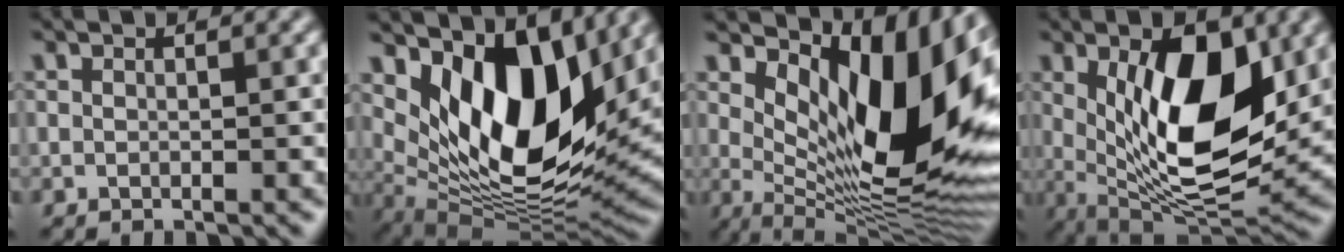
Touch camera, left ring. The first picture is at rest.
{"total": 12.4, "force": [4.9, 6.4, 9.4], "torque": [-0.161, -0.007, 0.098]}
{"total": 13.8, "force": [3.8, 5.5, 12.0], "torque": [-0.179, -0.015, 0.077]}
{"total": 10.7, "force": [1.7, 4.7, 9.4], "torque": [-0.162, -0.018, 0.042]}